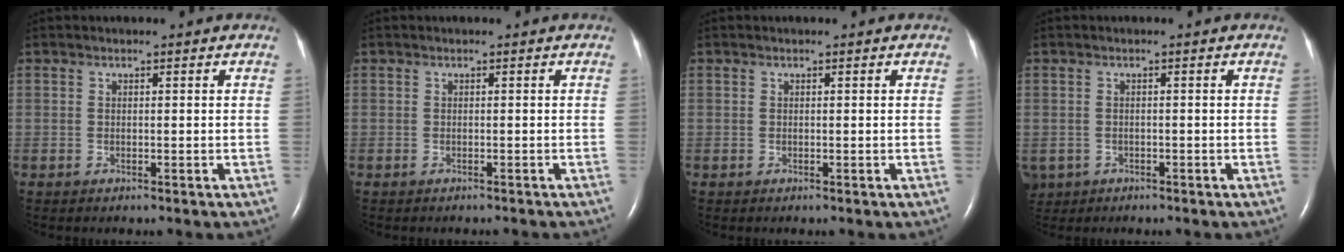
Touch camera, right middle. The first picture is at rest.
{"total": 2.3, "force": [-2.1, 0.4, 0.7], "torque": [-0.017, -0.003, -0.021]}
{"total": 0.0}
{"total": 3.8, "force": [-2.2, 3.0, 0.8], "torque": [-0.019, 0.000, -0.033]}